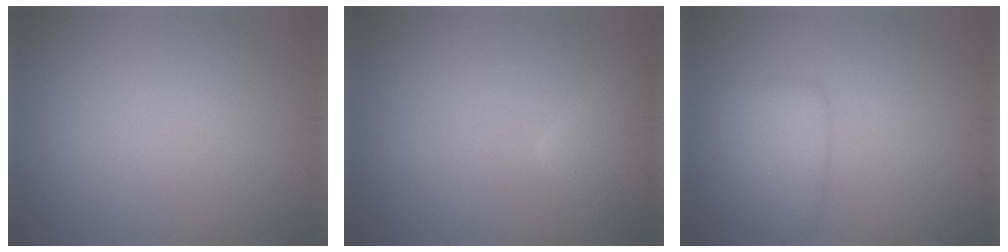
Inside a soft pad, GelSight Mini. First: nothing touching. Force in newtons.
{"total": 3.3, "press": 3.3, "slide": 0.3}
{"total": 3.1, "press": 3.1, "slide": 0.1}